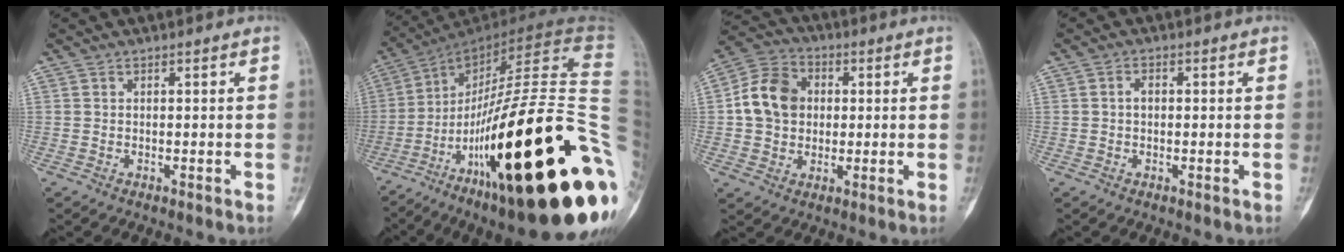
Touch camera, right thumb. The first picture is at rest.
{"total": 46.5, "force": [-14.0, 11.0, 42.9], "torque": [-0.577, 0.057, -0.220]}
{"total": 11.2, "force": [1.0, 9.2, 6.4], "torque": [-0.093, 0.017, 0.009]}
{"total": 1.8, "force": [0.1, 1.2, 1.3], "torque": [-0.025, 0.009, 0.001]}